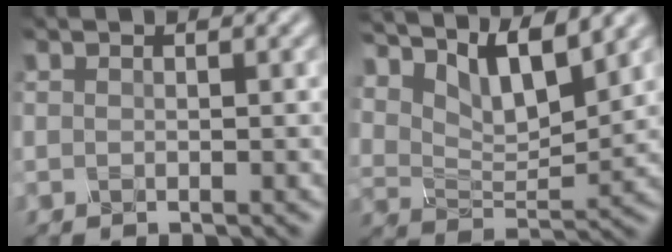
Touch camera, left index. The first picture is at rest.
{"total": 8.8, "force": [5.7, 3.2, 5.9], "torque": [-0.113, 0.002, 0.096]}